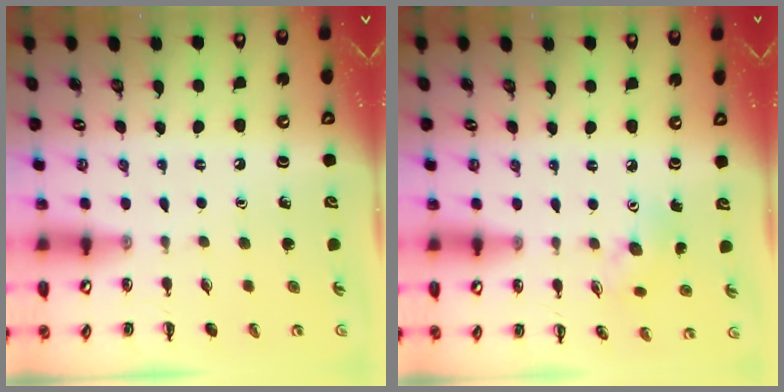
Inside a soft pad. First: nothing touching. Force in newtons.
{"total": 4.8, "press": 4.7, "slide": 0.4}